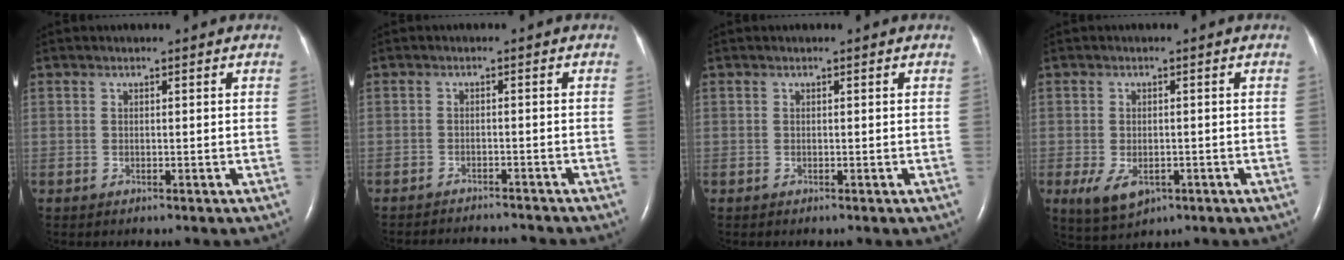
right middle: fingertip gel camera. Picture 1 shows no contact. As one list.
[{"total": 8.1, "force": [-7.9, 0.9, 1.7], "torque": [-0.024, -0.006, -0.103]}, {"total": 0.0}, {"total": 5.1, "force": [-2.1, 2.9, 3.6], "torque": [-0.074, -0.008, -0.024]}]